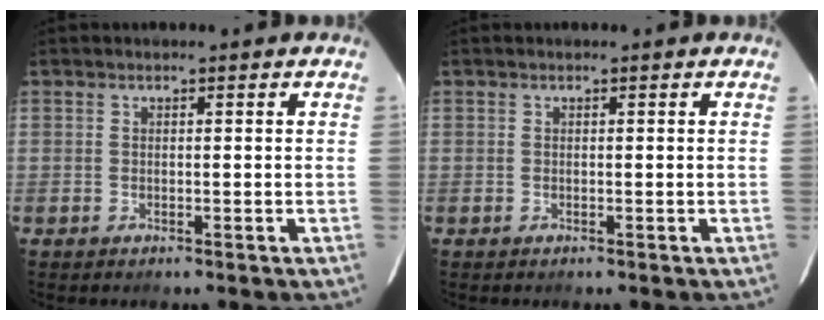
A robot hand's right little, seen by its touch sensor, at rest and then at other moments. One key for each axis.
{"total": 0.0}